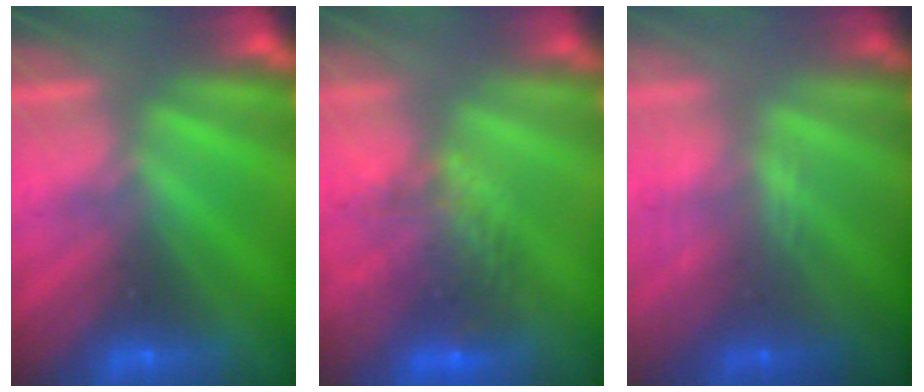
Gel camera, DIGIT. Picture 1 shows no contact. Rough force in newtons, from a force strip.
{"total": 8.9}
{"total": 2.6}